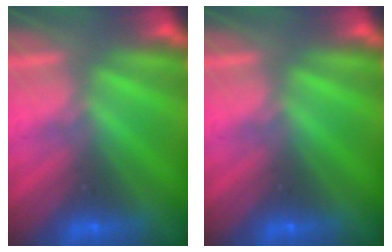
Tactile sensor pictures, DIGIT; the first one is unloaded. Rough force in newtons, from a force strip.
{"total": 0.0}